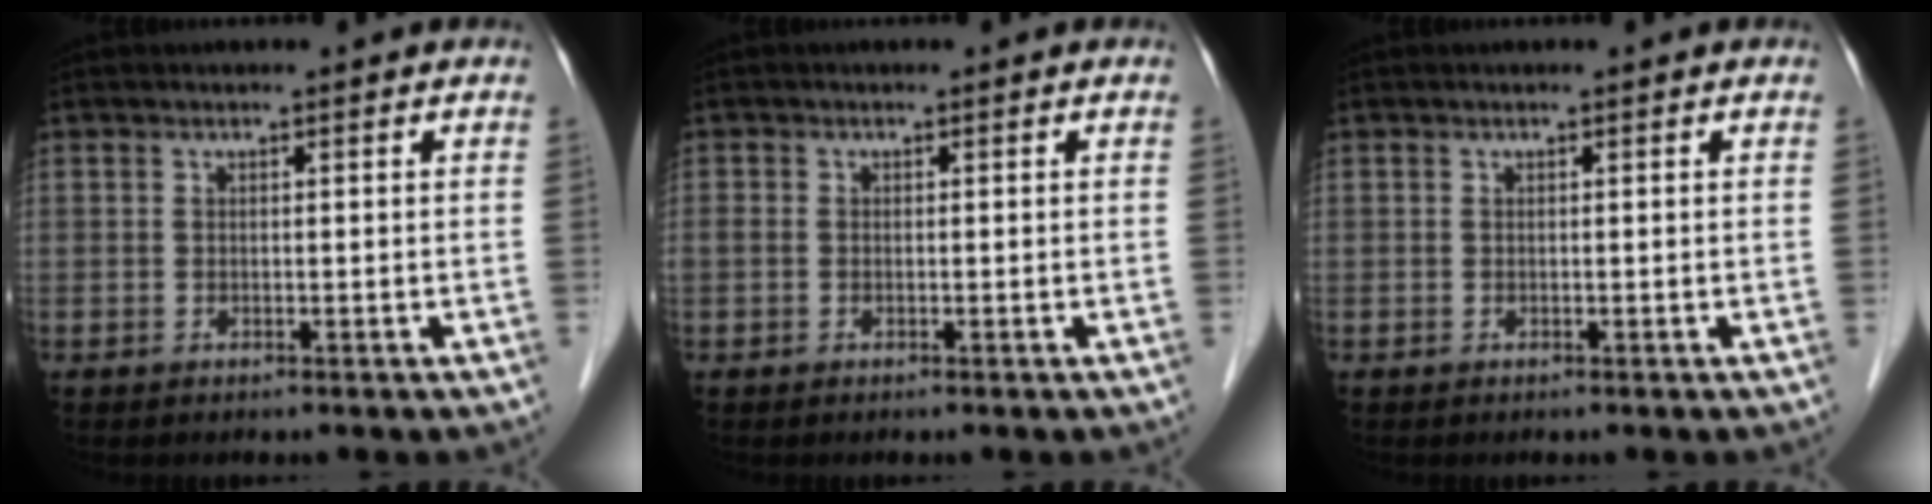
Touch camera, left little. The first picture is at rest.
{"total": 0.7, "force": [-0.2, 0.5, 0.3], "torque": [-0.010, 0.001, -0.006]}
{"total": 0.0}